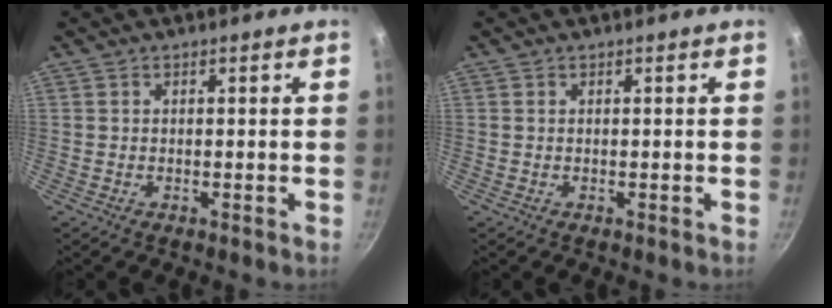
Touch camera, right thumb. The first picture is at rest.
{"total": 0.0}